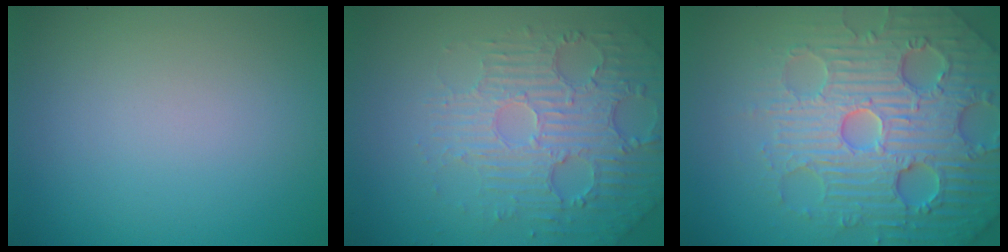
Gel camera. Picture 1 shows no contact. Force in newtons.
{"total": 5.8, "press": 3.9, "slide": 4.3}
{"total": 7.6, "press": 7.4, "slide": 1.5}